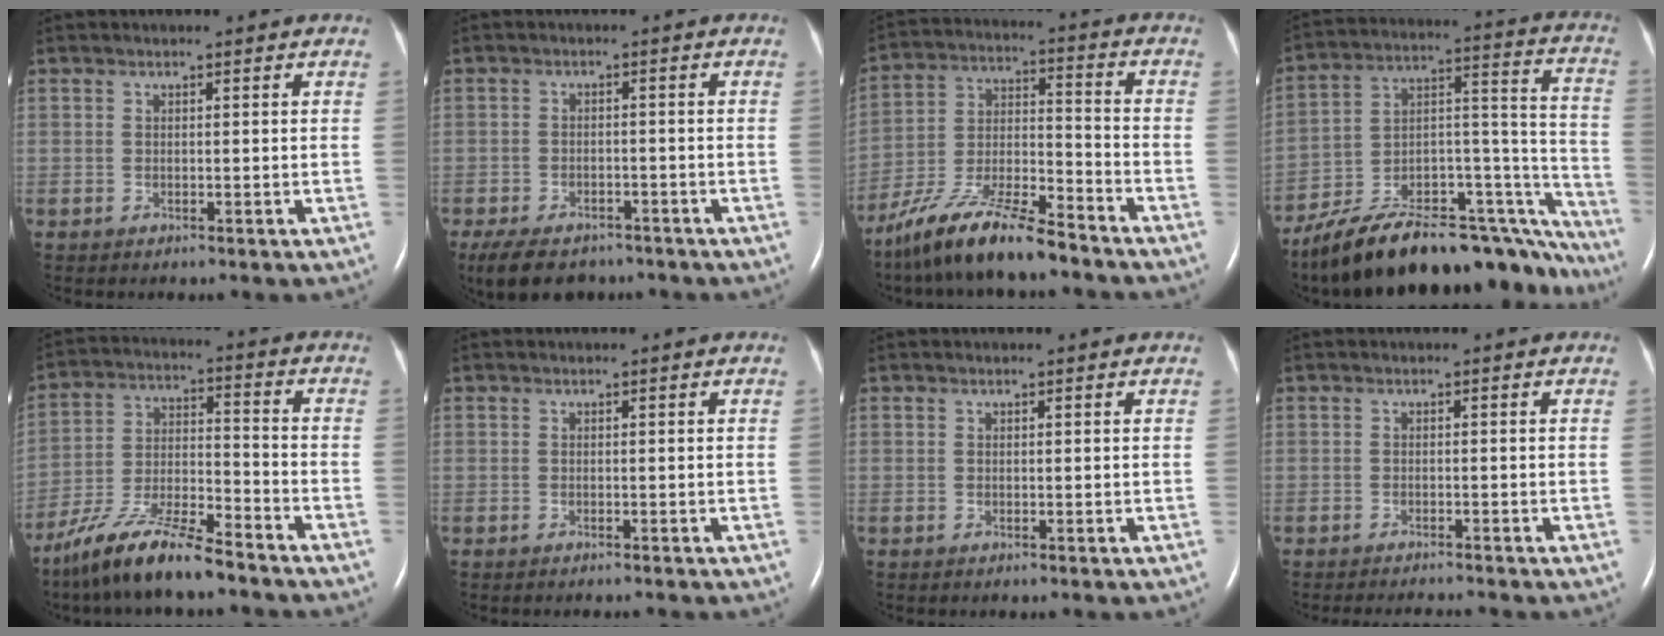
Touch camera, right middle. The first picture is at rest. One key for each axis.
{"total": 10.5, "fx": -7.9, "fy": 5.3, "fz": 4.3, "tx": -0.087, "ty": -0.007, "tz": -0.114}
{"total": 14.7, "fx": -11.8, "fy": 2.2, "fz": 8.5, "tx": -0.166, "ty": -0.009, "tz": -0.213}
{"total": 30.9, "fx": -25.8, "fy": 9.1, "fz": 14.5, "tx": -0.149, "ty": 0.032, "tz": -0.373}
{"total": 12.9, "fx": -10.3, "fy": 1.8, "fz": 7.5, "tx": -0.144, "ty": -0.007, "tz": -0.187}
{"total": 0.9, "fx": -0.8, "fy": 0.1, "fz": 0.3, "tx": -0.005, "ty": -0.002, "tz": -0.009}
{"total": 0.0}
{"total": 3.6, "fx": -3.5, "fy": -0.5, "fz": 0.7, "tx": -0.007, "ty": -0.011, "tz": -0.051}